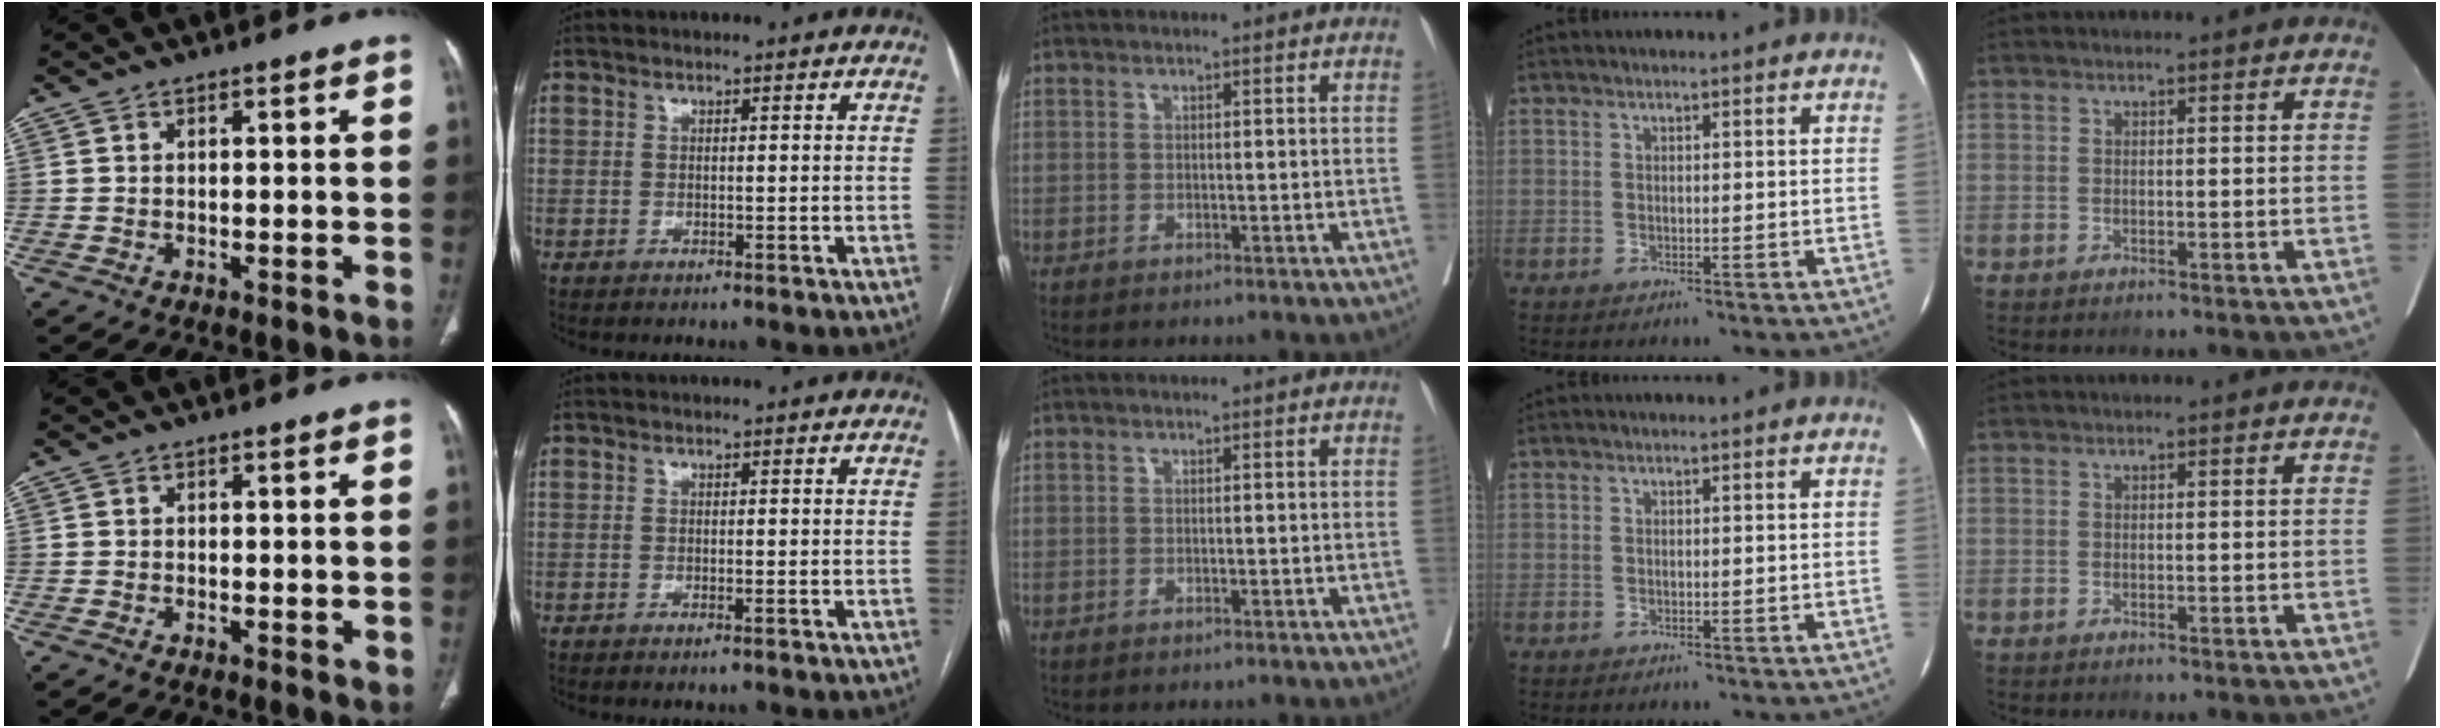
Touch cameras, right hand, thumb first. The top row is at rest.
{"thumb": {"total": 1.0, "force": [-0.1, 0.4, 0.9], "torque": [-0.014, -0.004, -0.003]}, "index": {"total": 0.7, "force": [-0.5, -0.1, 0.5], "torque": [-0.010, -0.001, -0.008]}}